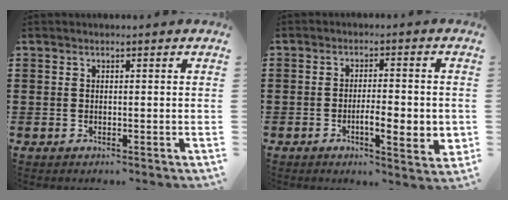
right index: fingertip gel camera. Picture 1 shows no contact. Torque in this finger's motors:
{"motor_torque": [0.28, -0.07, 0.58, 0.09]}